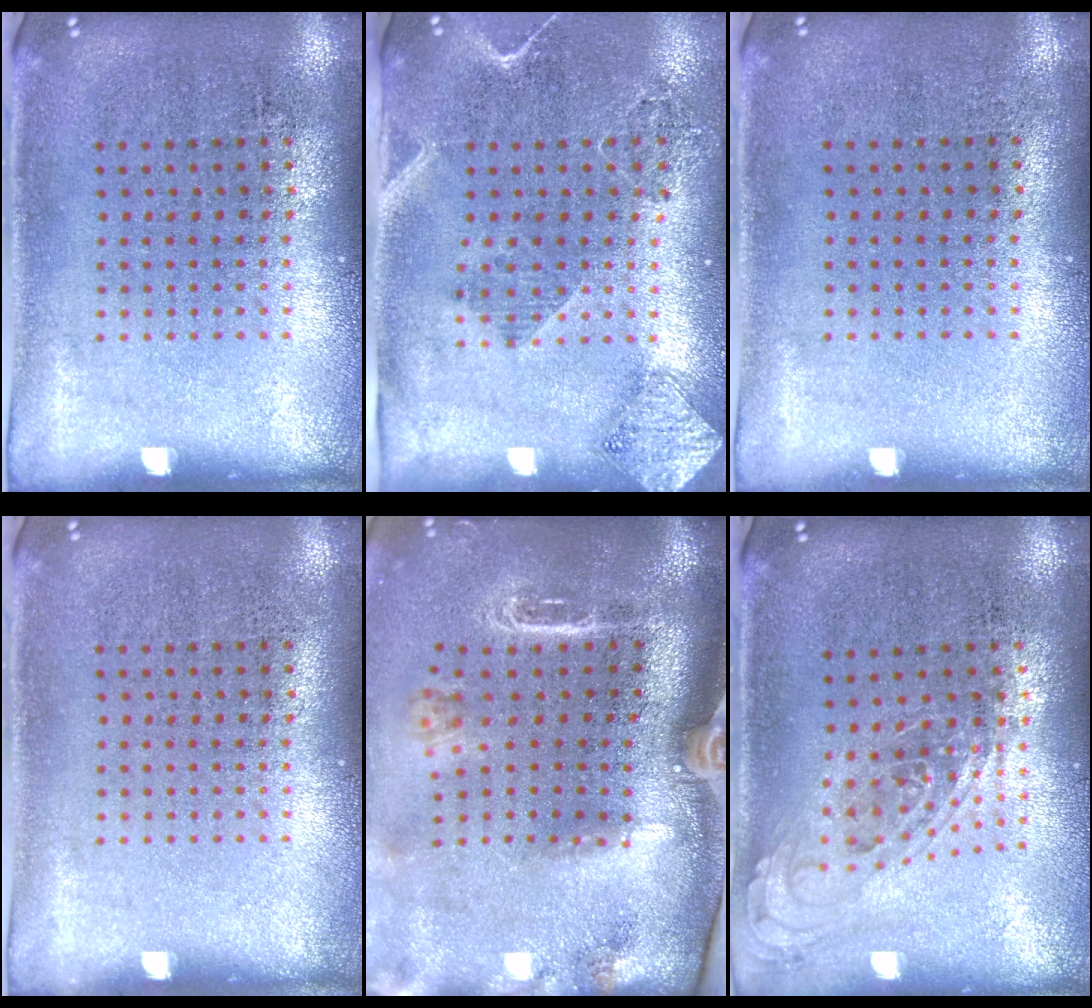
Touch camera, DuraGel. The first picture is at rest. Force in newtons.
{"total": 1.8, "press": 1.7, "slide": 0.8}
{"total": 0.0}
{"total": 0.0}
{"total": 2.9, "press": 2.0, "slide": 2.0}
{"total": 0.8, "press": 0.8, "slide": 0.2}